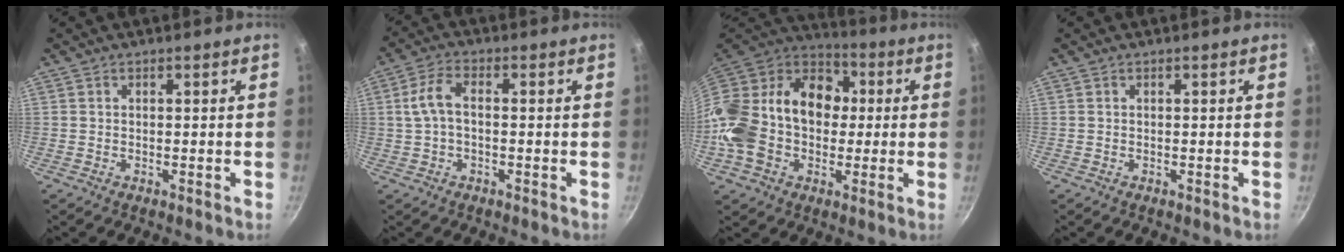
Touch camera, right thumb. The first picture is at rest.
{"total": 5.8, "force": [-0.1, 3.3, 4.7], "torque": [-0.099, 0.022, -0.006]}
{"total": 26.6, "force": [-0.5, 20.1, 17.5], "torque": [-0.334, 0.065, -0.019]}
{"total": 0.0}